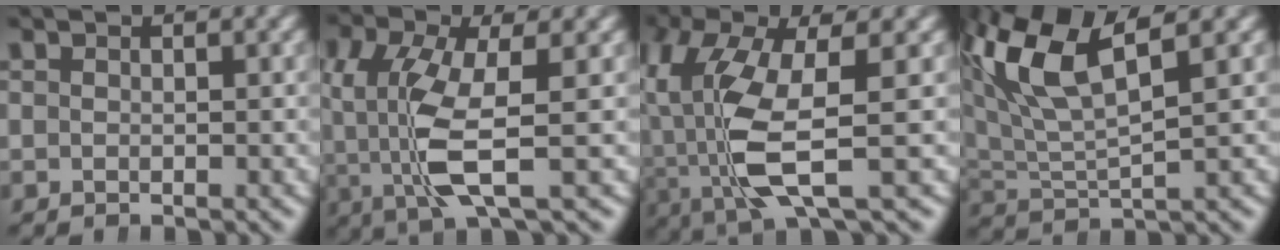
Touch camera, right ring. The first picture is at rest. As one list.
[{"total": 5.9, "force": [-0.1, 2.1, 5.5], "torque": [-0.132, -0.023, 0.010]}, {"total": 8.9, "force": [-0.8, 4.2, 7.8], "torque": [-0.181, -0.030, 0.007]}, {"total": 8.5, "force": [3.4, 4.3, 6.5], "torque": [-0.158, -0.013, 0.069]}]